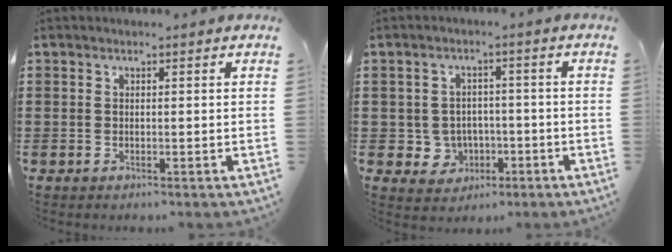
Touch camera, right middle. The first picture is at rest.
{"total": 3.7, "force": [-0.9, 3.5, 0.8], "torque": [-0.030, 0.008, -0.020]}